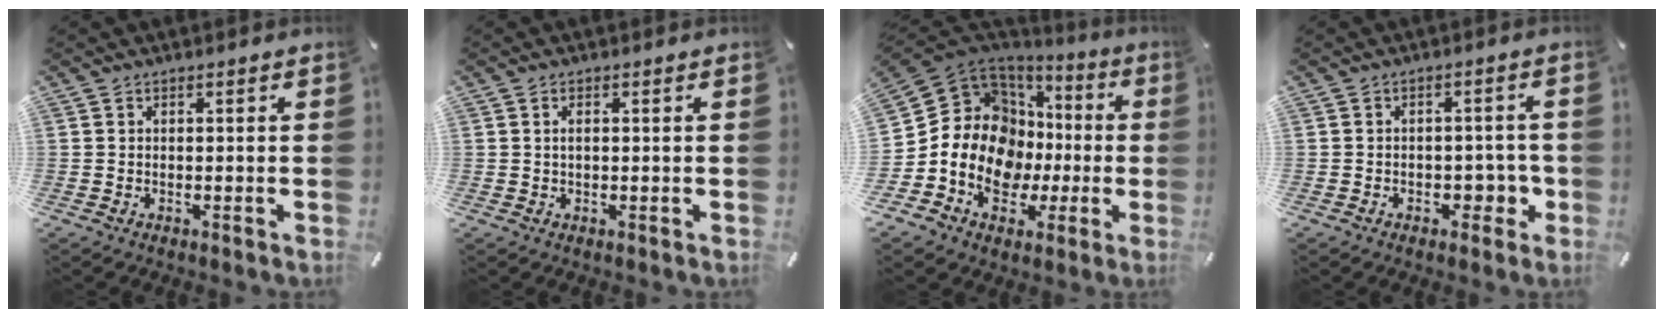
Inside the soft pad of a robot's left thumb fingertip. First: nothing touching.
{"total": 1.4, "force": [0.2, 0.6, 1.2], "torque": [-0.025, 0.003, 0.003]}
{"total": 14.3, "force": [-1.4, 12.3, 7.1], "torque": [-0.169, -0.027, -0.029]}
{"total": 4.9, "force": [-1.4, 3.5, 3.0], "torque": [-0.026, 0.000, -0.027]}